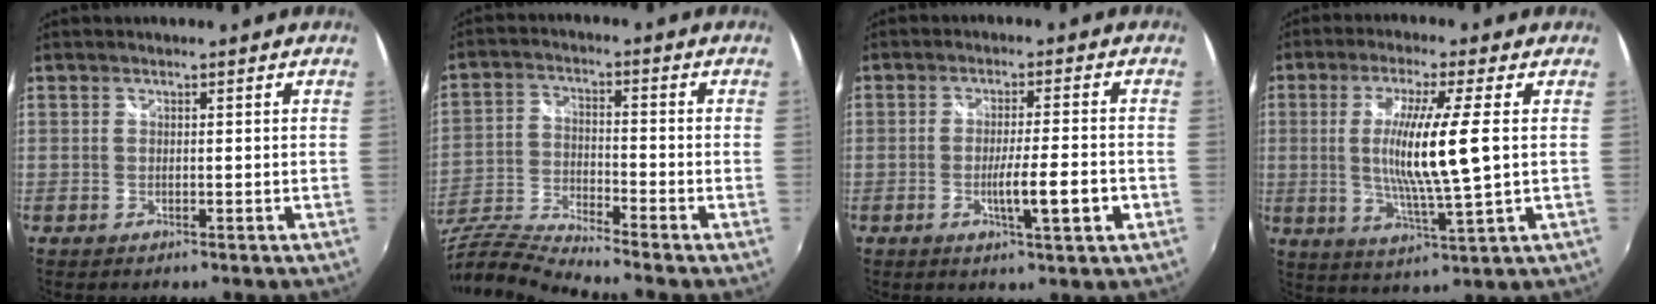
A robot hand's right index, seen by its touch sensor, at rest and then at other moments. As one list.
[{"total": 13.4, "force": [-12.1, -0.6, 5.8], "torque": [-0.126, -0.030, -0.235]}, {"total": 6.8, "force": [-2.3, 0.2, 6.4], "torque": [-0.105, -0.014, -0.036]}, {"total": 11.4, "force": [0.6, -0.6, 11.3], "torque": [-0.210, -0.017, 0.016]}]